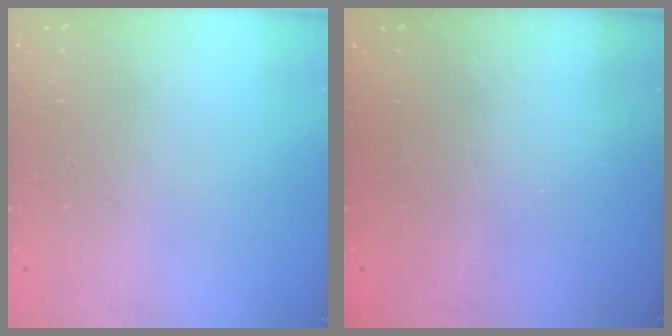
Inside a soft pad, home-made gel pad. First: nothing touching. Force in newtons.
{"total": 2.3, "press": 2.1, "slide": 0.8}